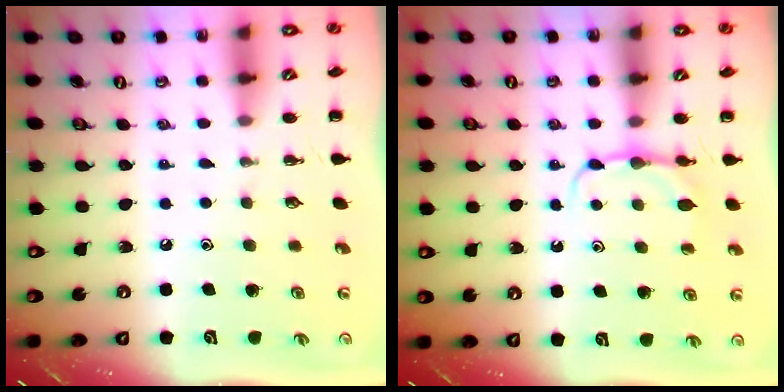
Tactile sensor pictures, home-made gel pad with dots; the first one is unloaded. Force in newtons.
{"total": 5.0, "press": 4.8, "slide": 1.4}